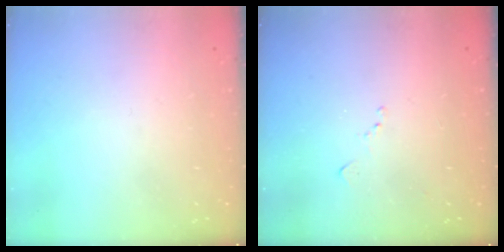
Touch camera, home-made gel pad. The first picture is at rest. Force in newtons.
{"total": 6.1, "press": 6.1, "slide": 0.8}